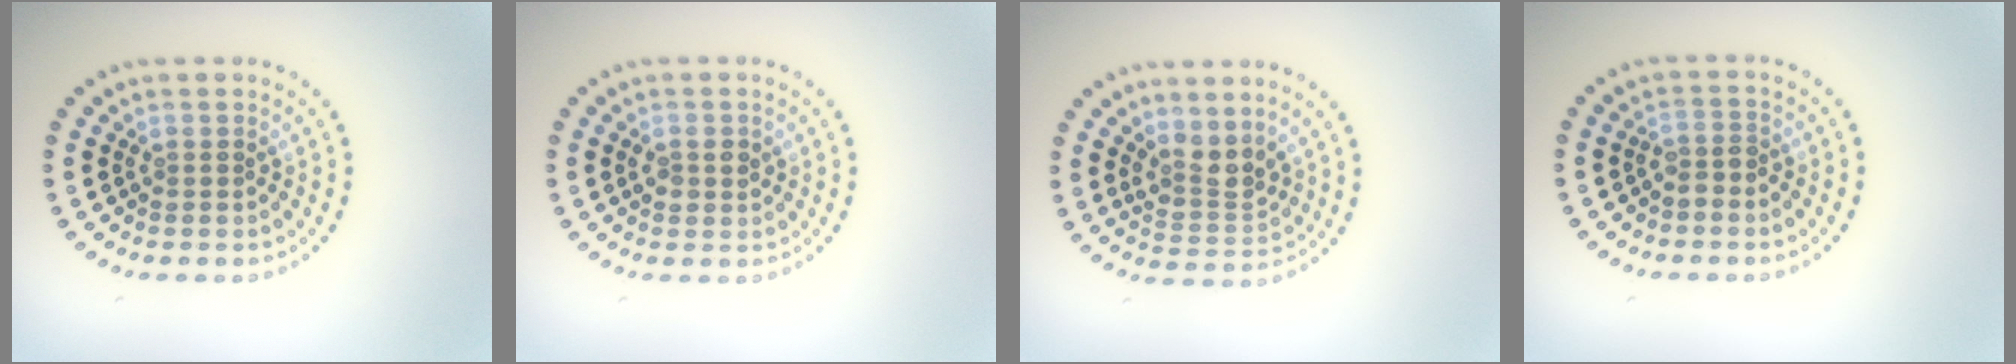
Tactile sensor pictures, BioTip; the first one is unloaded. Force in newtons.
{"total": 1.4, "press": 1.4, "slide": 0.2}
{"total": 2.5, "press": 1.9, "slide": 1.6}
{"total": 1.4, "press": 1.1, "slide": 0.8}